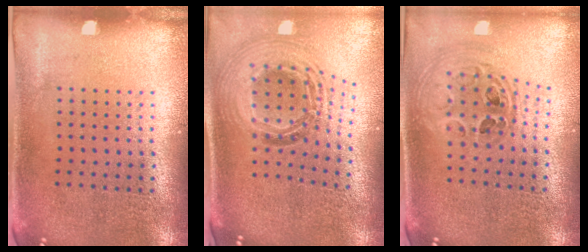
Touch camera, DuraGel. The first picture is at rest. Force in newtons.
{"total": 1.8, "press": 1.5, "slide": 1.0}
{"total": 1.0, "press": 1.0, "slide": 0.3}